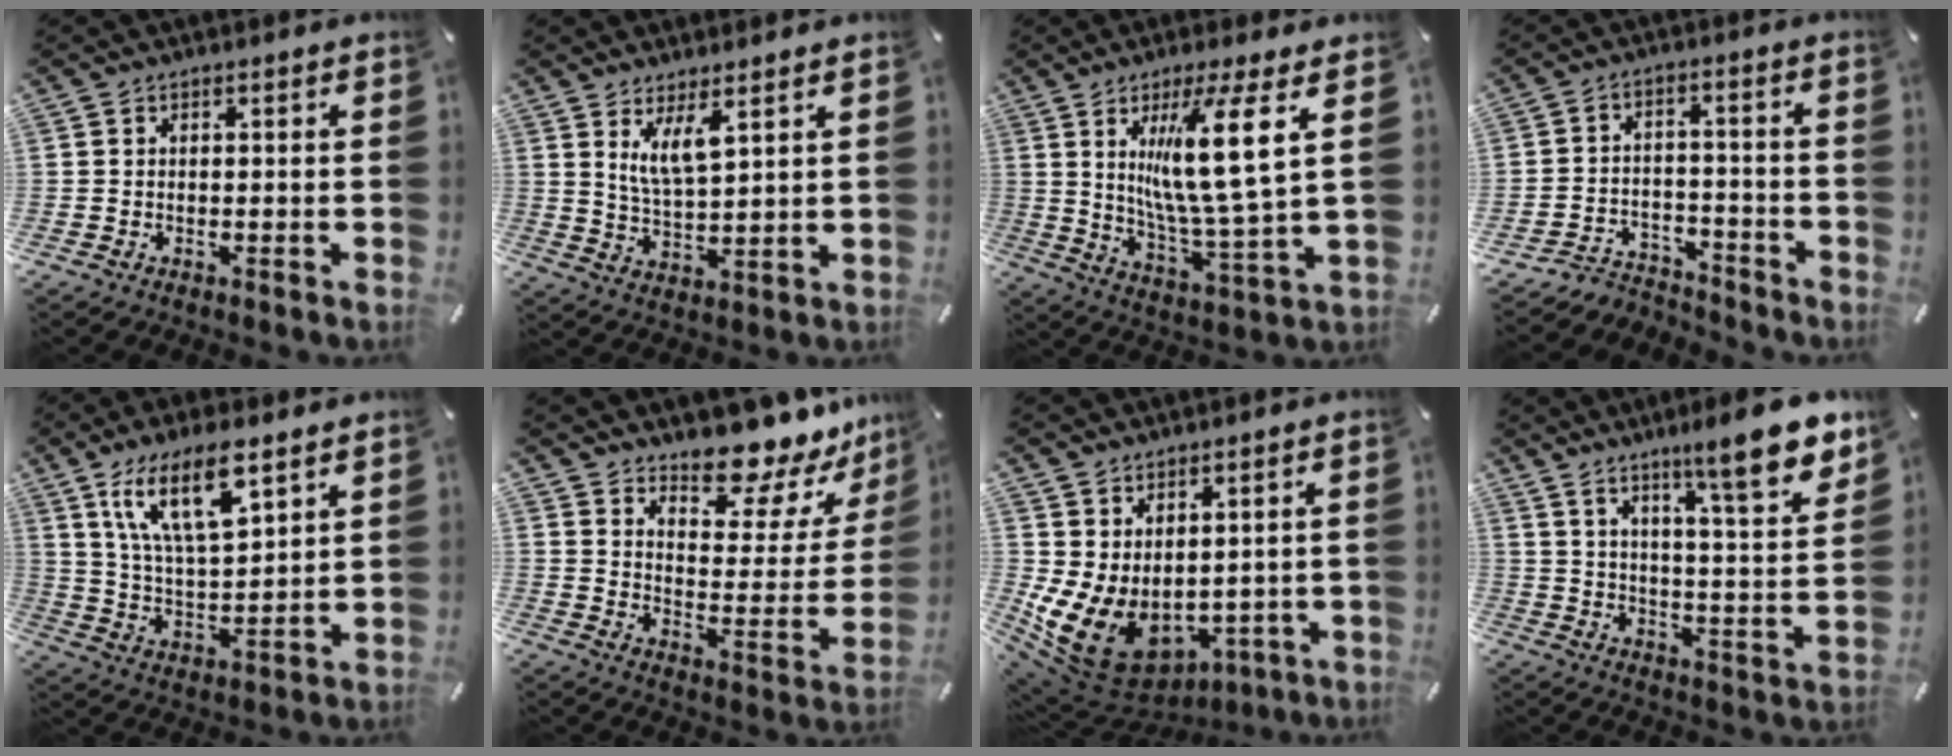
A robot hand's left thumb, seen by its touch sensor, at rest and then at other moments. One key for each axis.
{"total": 7.0, "fx": 4.5, "fy": 2.0, "fz": 5.0, "tx": -0.101, "ty": -0.015, "tz": 0.079}
{"total": 16.2, "fx": 6.1, "fy": 1.9, "fz": 14.9, "tx": -0.280, "ty": -0.028, "tz": 0.081}
{"total": 5.6, "fx": -5.0, "fy": 2.3, "fz": 0.9, "tx": -0.013, "ty": 0.021, "tz": -0.097}
{"total": 13.9, "fx": 8.5, "fy": 5.0, "fz": 9.8, "tx": -0.205, "ty": -0.027, "tz": 0.147}
{"total": 14.3, "fx": 12.9, "fy": 4.8, "fz": 4.2, "tx": -0.056, "ty": -0.123, "tz": 0.217}
{"total": 9.5, "fx": 0.0, "fy": 7.7, "fz": 5.6, "tx": -0.125, "ty": -0.020, "tz": 0.006}
{"total": 14.0, "fx": 10.9, "fy": 2.4, "fz": 8.5, "tx": -0.131, "ty": -0.077, "tz": 0.180}